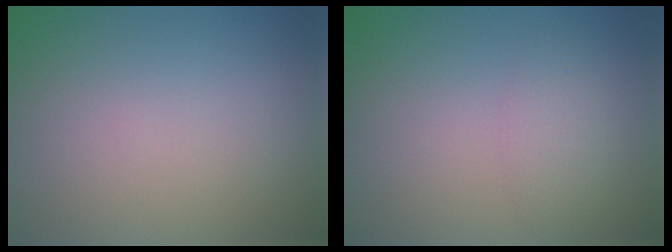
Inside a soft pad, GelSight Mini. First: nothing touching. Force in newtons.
{"total": 1.7, "press": 1.7, "slide": 0.1}